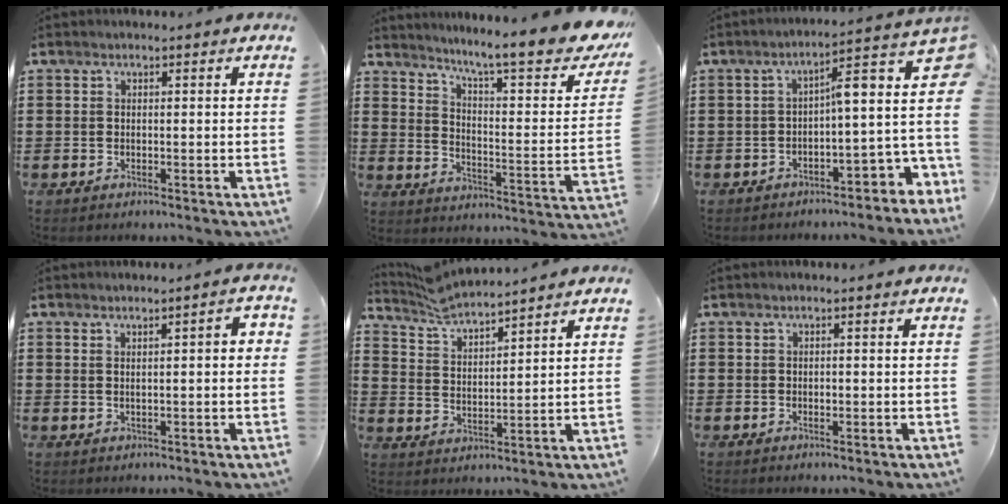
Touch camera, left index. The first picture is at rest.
{"total": 9.5, "force": [7.9, 0.4, 5.2], "torque": [-0.100, -0.062, 0.122]}
{"total": 5.5, "force": [0.6, 1.8, 5.2], "torque": [-0.076, -0.037, -0.006]}
{"total": 2.0, "force": [0.3, 0.2, 2.0], "torque": [-0.035, -0.001, 0.005]}
{"total": 5.1, "force": [5.0, 0.3, 1.0], "torque": [-0.040, -0.024, 0.090]}
{"total": 0.6, "force": [0.1, 0.4, 0.4], "torque": [-0.010, 0.000, 0.002]}